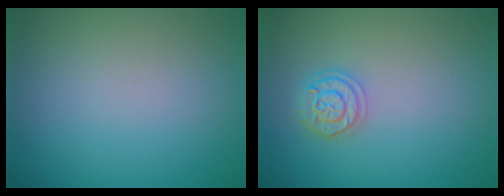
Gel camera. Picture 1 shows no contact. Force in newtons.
{"total": 2.6, "press": 2.4, "slide": 1.0}